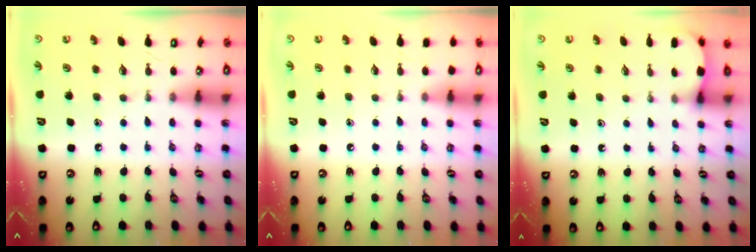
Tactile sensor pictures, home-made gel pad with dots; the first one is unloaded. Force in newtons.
{"total": 2.9, "press": 2.9, "slide": 0.5}
{"total": 1.8, "press": 1.7, "slide": 0.2}